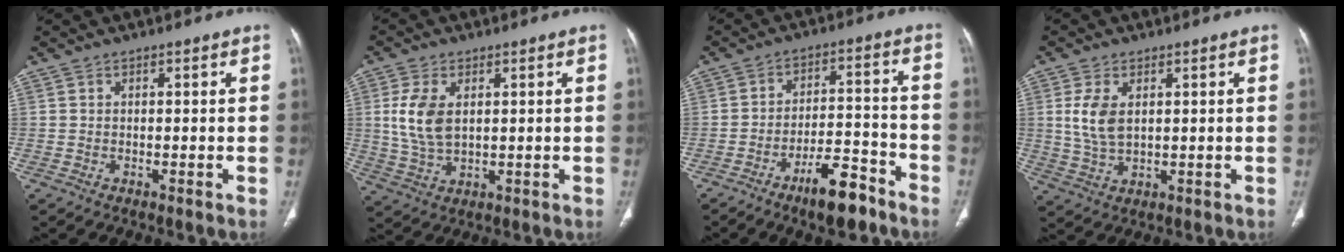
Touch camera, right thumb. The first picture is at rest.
{"total": 8.4, "force": [1.7, 4.8, 6.7], "torque": [-0.143, -0.005, 0.042]}
{"total": 10.1, "force": [-7.0, 3.1, 6.6], "torque": [-0.100, 0.055, -0.113]}
{"total": 6.6, "force": [1.6, 3.6, 5.3], "torque": [-0.112, -0.006, 0.038]}